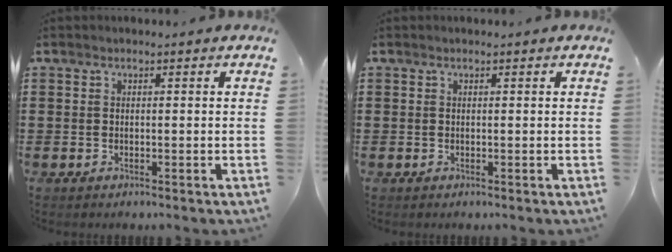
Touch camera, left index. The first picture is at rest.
{"total": 0.0}